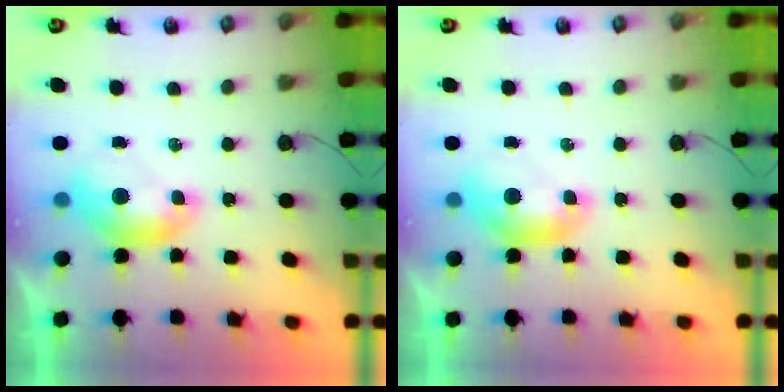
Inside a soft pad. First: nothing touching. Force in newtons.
{"total": 0.0}